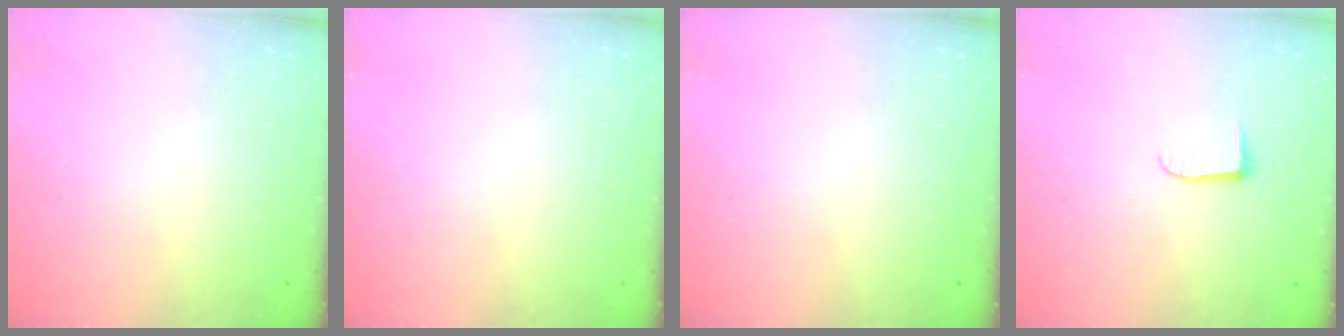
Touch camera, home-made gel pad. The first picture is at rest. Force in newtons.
{"total": 0.0}
{"total": 0.0}
{"total": 5.3, "press": 5.2, "slide": 0.7}